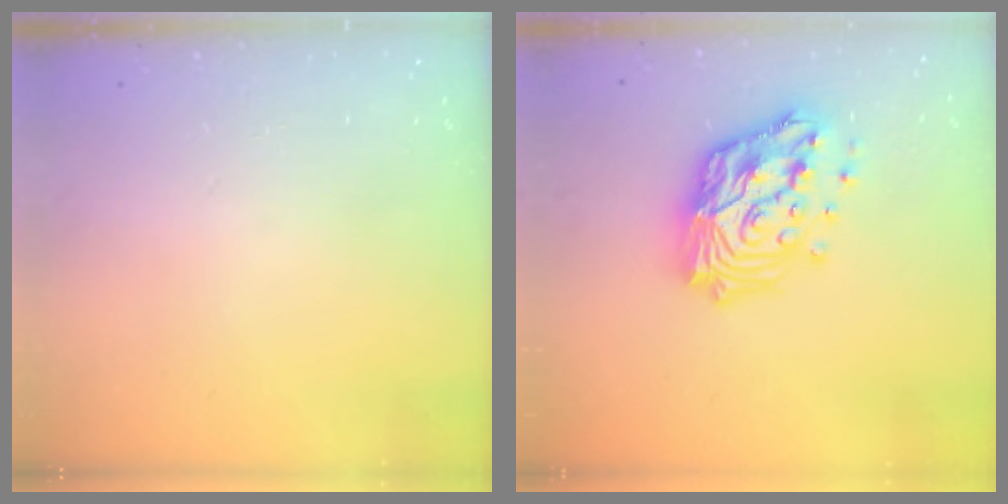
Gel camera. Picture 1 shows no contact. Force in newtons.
{"total": 19.2, "press": 19.1, "slide": 1.8}